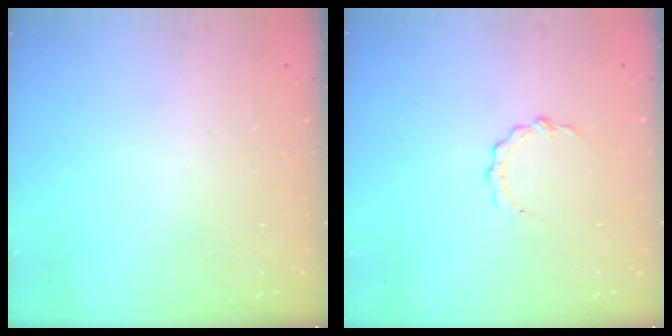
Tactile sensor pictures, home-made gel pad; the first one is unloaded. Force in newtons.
{"total": 5.3, "press": 5.3, "slide": 0.4}